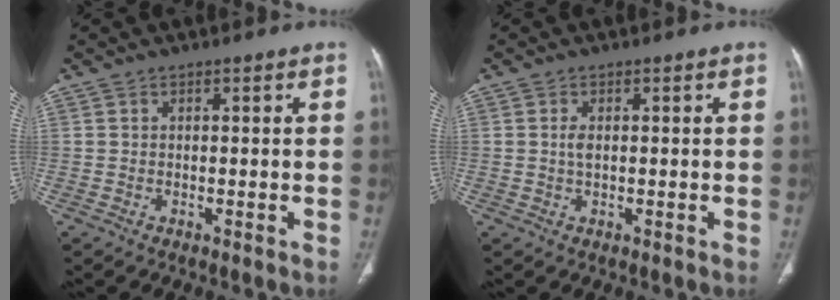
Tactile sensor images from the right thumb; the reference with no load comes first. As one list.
[{"total": 1.5, "force": [0.2, 0.8, 1.3], "torque": [-0.025, 0.001, 0.003]}]